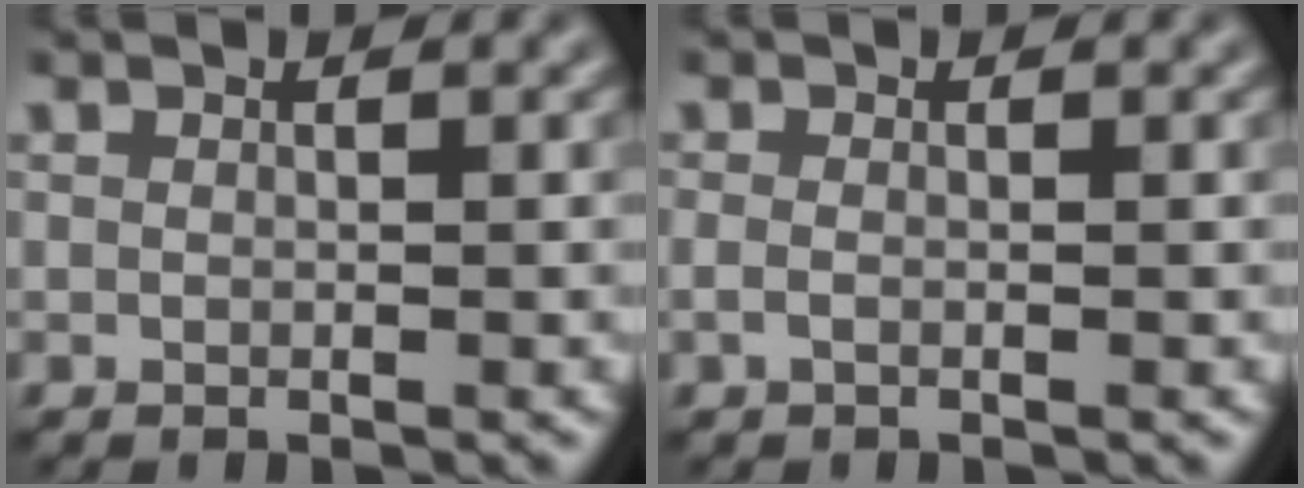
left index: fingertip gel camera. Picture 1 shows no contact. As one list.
[{"total": 0.8, "force": [-0.6, 0.1, 0.5], "torque": [-0.010, -0.003, -0.015]}]